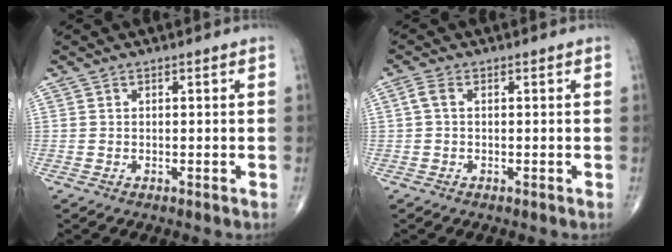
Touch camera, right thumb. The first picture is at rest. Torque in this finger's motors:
{"motor_torque": [-0.04, -0.02, 0.09, 0.00, 0.02]}